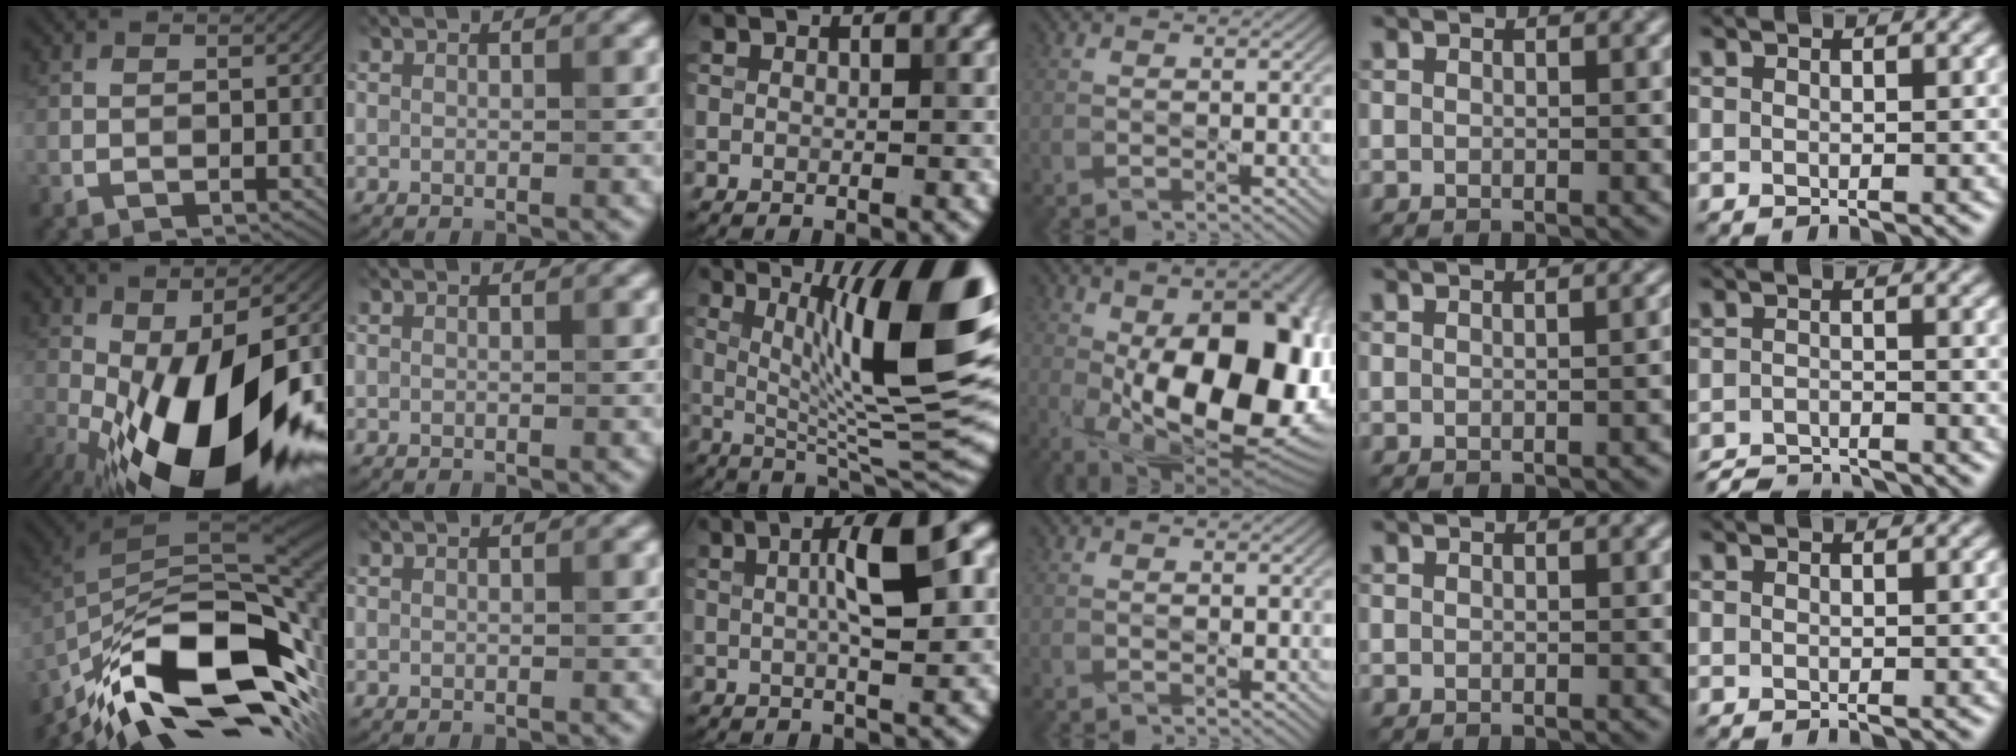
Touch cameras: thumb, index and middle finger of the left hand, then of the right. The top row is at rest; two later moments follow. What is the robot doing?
{"motion": "assemble", "object": "connector and pipe"}